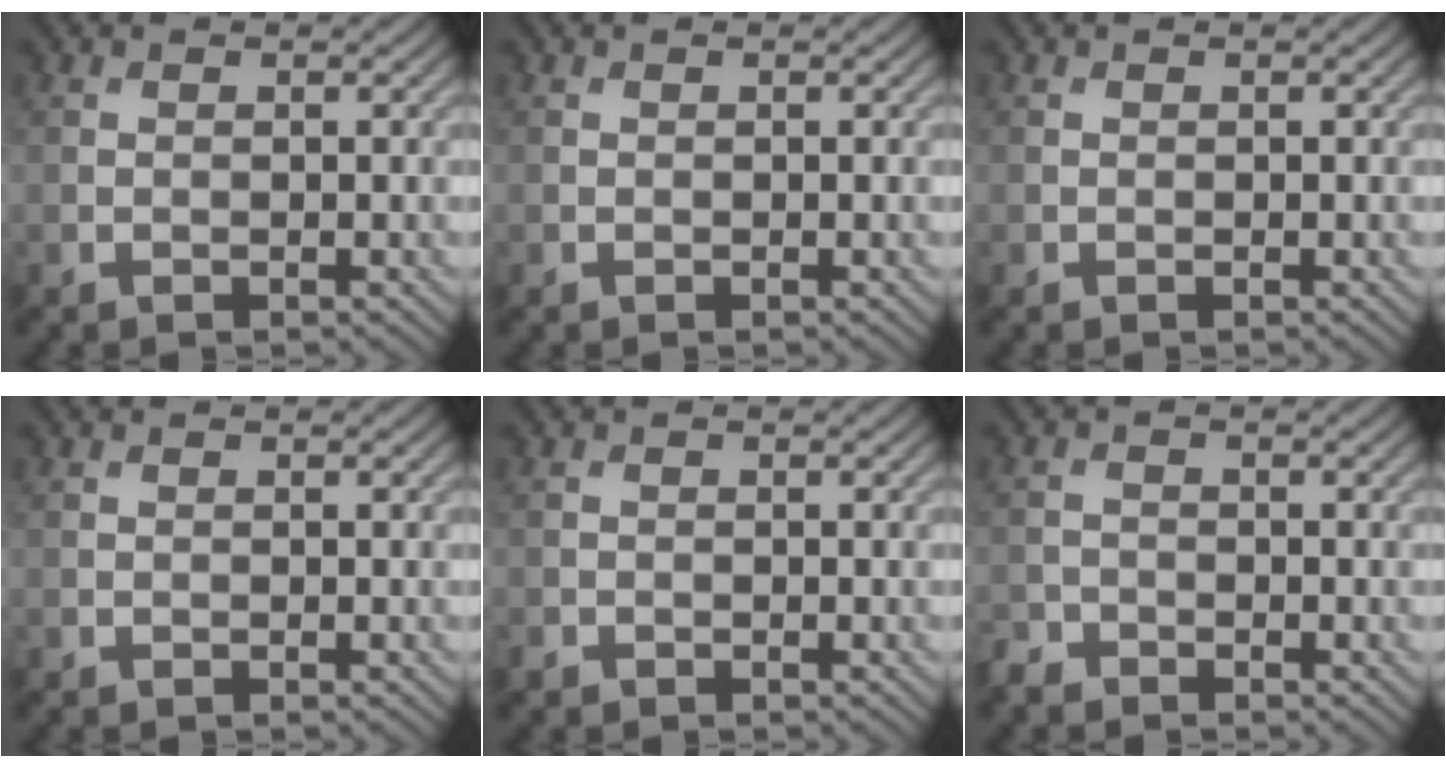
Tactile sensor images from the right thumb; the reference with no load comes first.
{"total": 0.0}
{"total": 0.0}
{"total": 0.0}
{"total": 0.6, "force": [-0.5, 0.3, 0.0], "torque": [-0.002, -0.004, -0.010]}
{"total": 1.7, "force": [-1.5, 0.7, 0.2], "torque": [-0.005, -0.003, -0.039]}